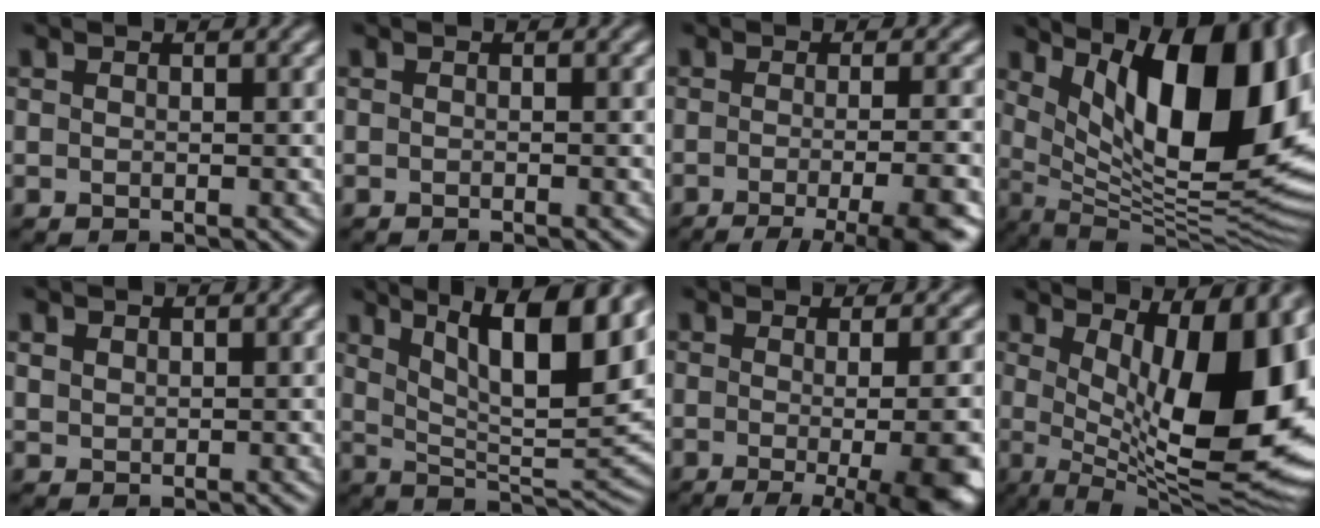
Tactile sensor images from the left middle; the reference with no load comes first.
{"total": 1.3, "force": [-0.4, 0.5, 1.1], "torque": [0.000, -0.002, -0.007]}
{"total": 8.7, "force": [-4.4, 2.6, 7.1], "torque": [-0.074, -0.006, -0.056]}
{"total": 16.1, "force": [5.6, 6.0, 13.8], "torque": [-0.185, 0.004, 0.100]}
{"total": 0.8, "force": [0.8, 0.2, -0.3], "torque": [-0.004, 0.001, 0.020]}
{"total": 12.7, "force": [6.5, 3.5, 10.3], "torque": [-0.141, 0.000, 0.108]}
{"total": 11.7, "force": [-2.9, 4.3, 10.4], "torque": [-0.081, -0.001, -0.032]}
{"total": 13.8, "force": [2.1, 4.6, 12.8], "torque": [-0.165, -0.007, 0.037]}